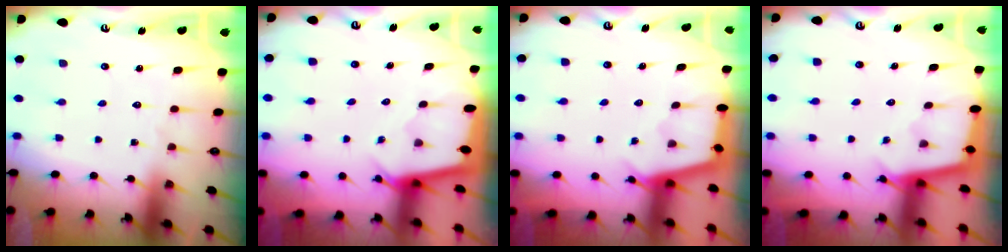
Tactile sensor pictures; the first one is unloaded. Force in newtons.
{"total": 2.2, "press": 2.2, "slide": 0.1}
{"total": 3.0, "press": 3.0, "slide": 0.3}
{"total": 2.5, "press": 2.5, "slide": 0.2}